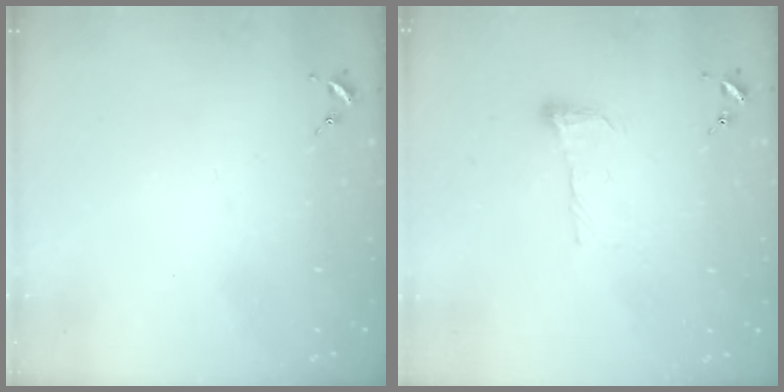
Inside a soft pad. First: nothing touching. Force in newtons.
{"total": 8.7, "press": 8.7, "slide": 0.3}